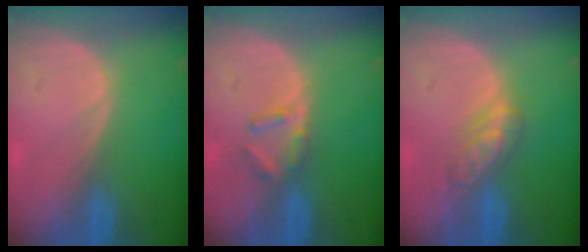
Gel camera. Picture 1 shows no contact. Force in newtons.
{"total": 2.8, "press": 2.7, "slide": 0.4}
{"total": 4.6, "press": 4.5, "slide": 1.0}